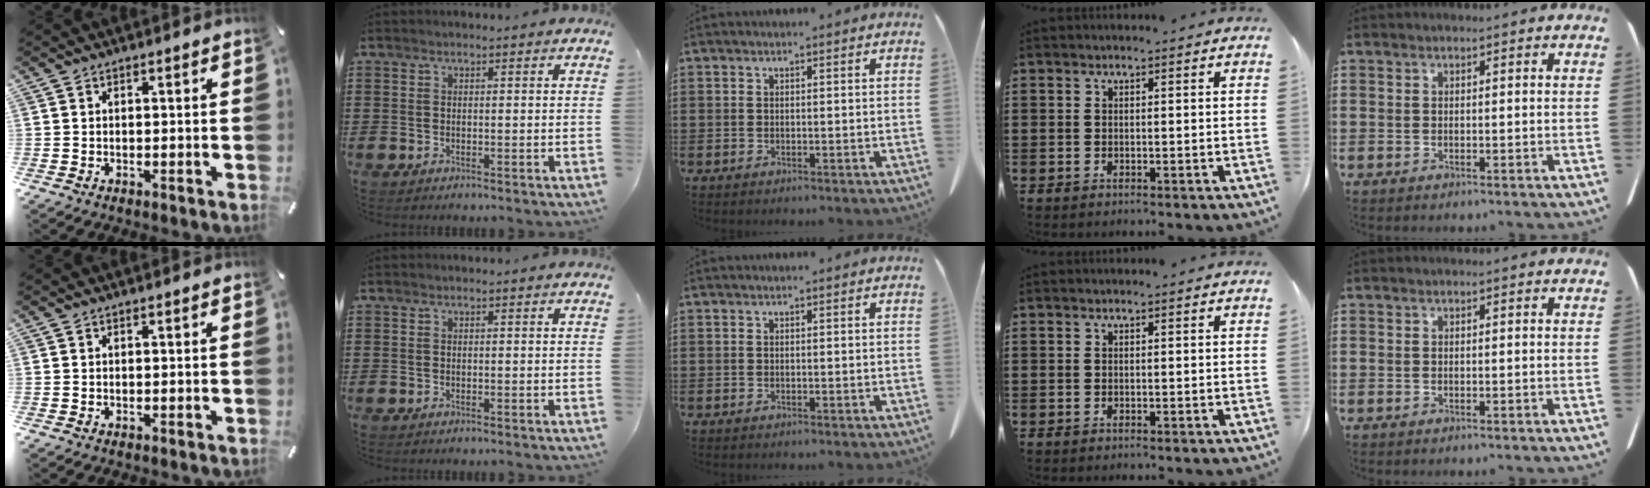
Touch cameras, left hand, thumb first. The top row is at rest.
{}